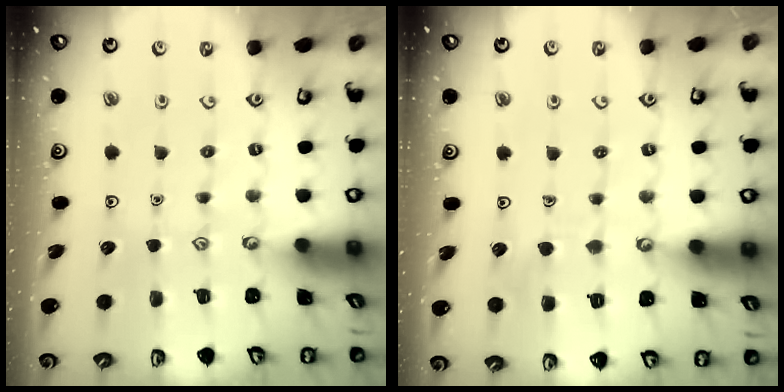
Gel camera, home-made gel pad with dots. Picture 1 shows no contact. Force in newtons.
{"total": 5.4, "press": 5.4, "slide": 0.3}